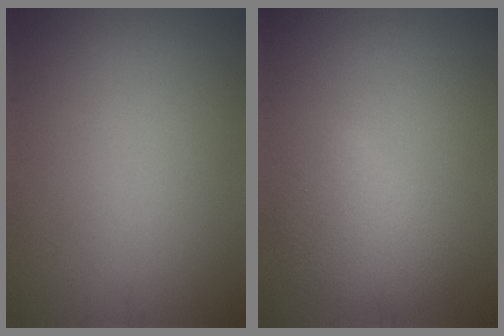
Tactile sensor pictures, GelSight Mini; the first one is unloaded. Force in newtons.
{"total": 3.2, "press": 3.1, "slide": 0.2}